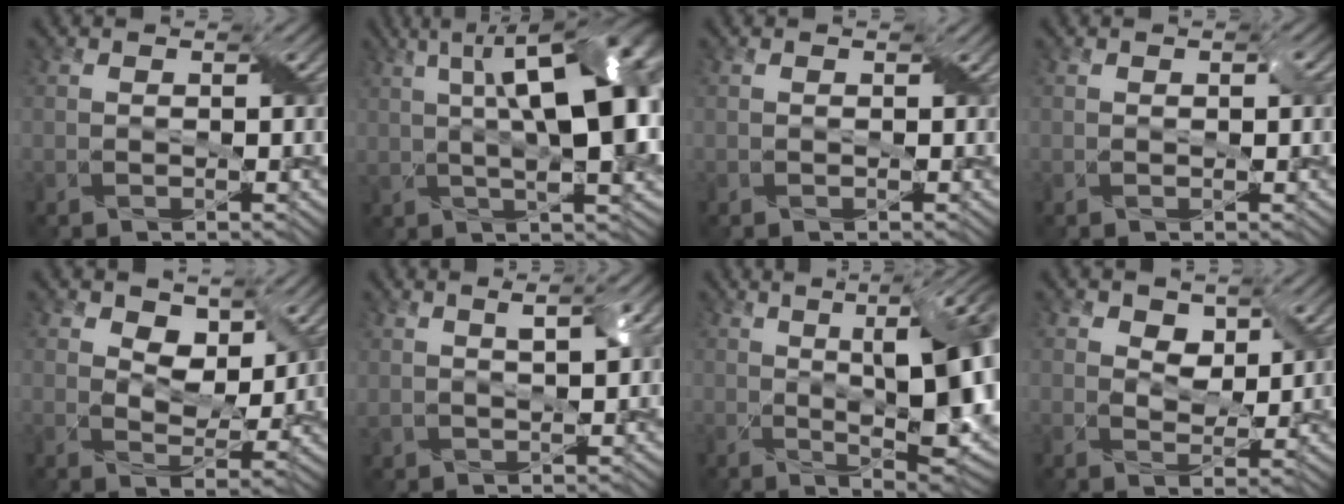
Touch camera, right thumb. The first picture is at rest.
{"total": 16.1, "force": [2.8, 6.0, 14.6], "torque": [-0.204, 0.032, 0.029]}
{"total": 0.0}
{"total": 1.3, "force": [0.1, 0.6, 1.1], "torque": [-0.017, 0.001, 0.004]}
{"total": 5.7, "force": [3.0, 3.4, 3.5], "torque": [-0.069, -0.009, 0.043]}
{"total": 4.0, "force": [1.7, 1.1, 3.4], "torque": [-0.066, 0.005, 0.031]}
{"total": 18.0, "force": [2.5, 6.7, 16.5], "torque": [-0.219, 0.029, 0.050]}
{"total": 4.3, "force": [2.1, 2.7, 2.7], "torque": [-0.055, -0.005, 0.031]}